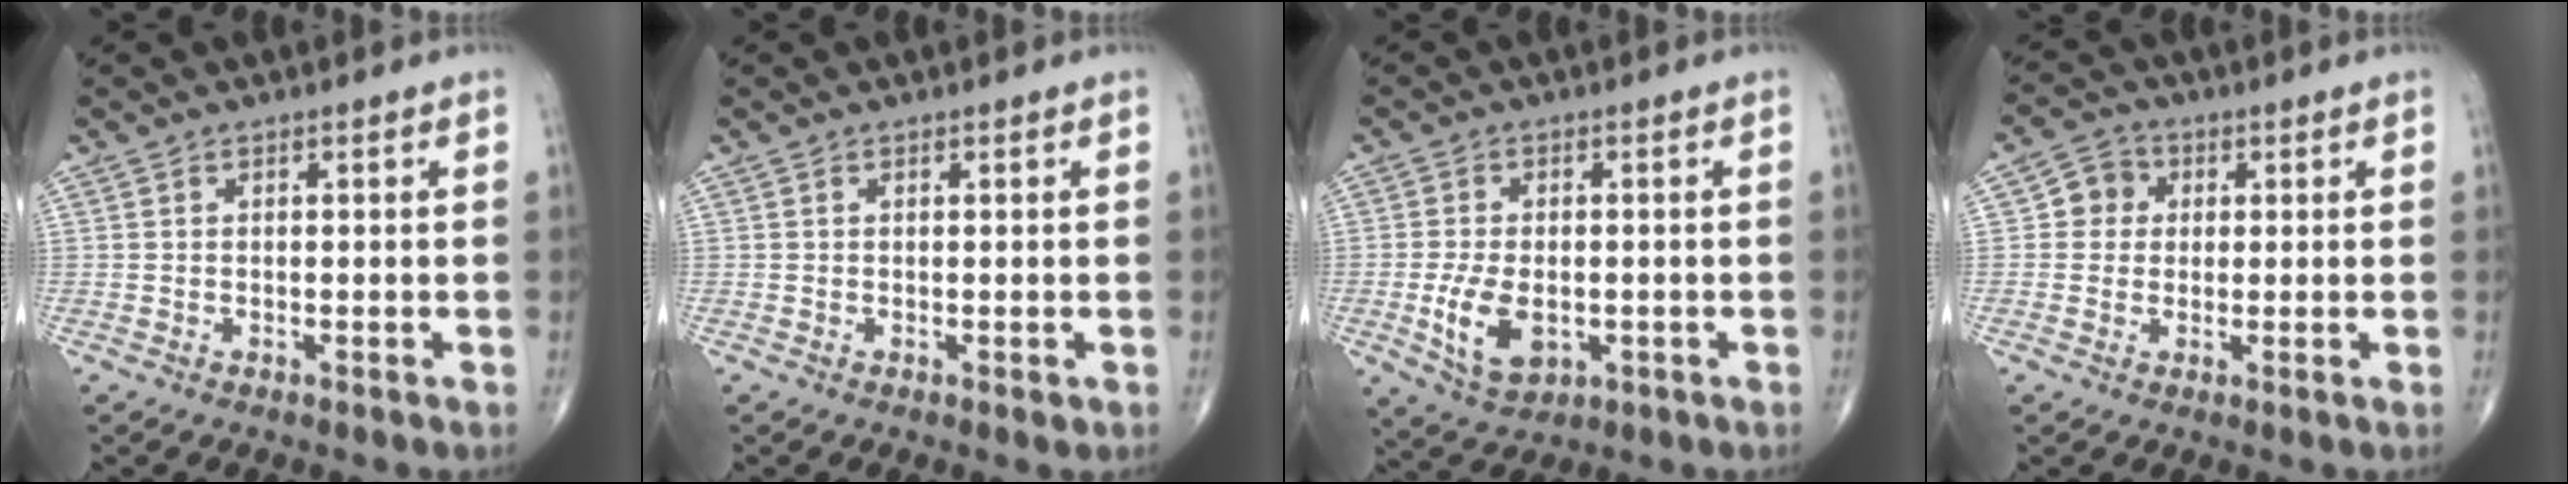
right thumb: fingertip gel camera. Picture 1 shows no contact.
{"total": 0.7, "force": [-0.1, 0.3, 0.6], "torque": [-0.005, -0.001, 0.001]}
{"total": 8.4, "force": [-1.9, 5.0, 6.4], "torque": [-0.111, -0.004, -0.023]}
{"total": 4.8, "force": [0.7, 4.5, 1.5], "torque": [0.002, 0.007, 0.002]}